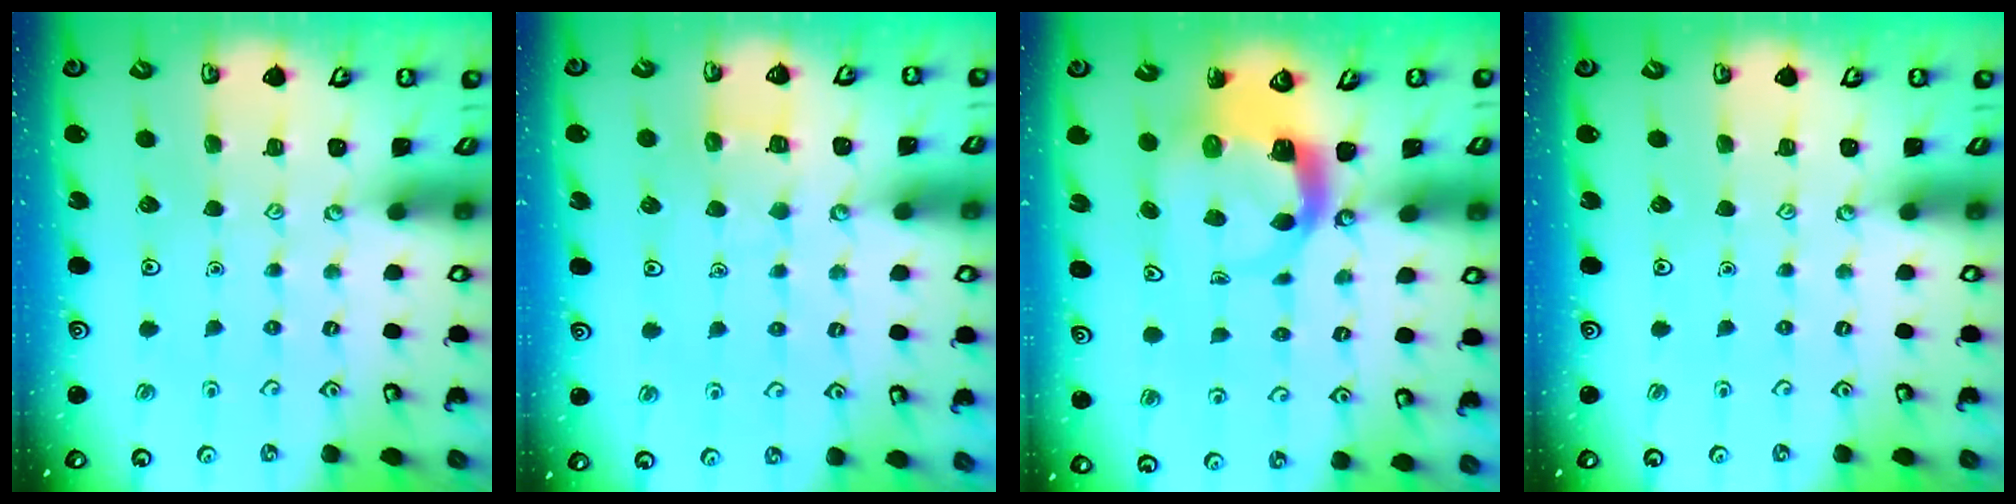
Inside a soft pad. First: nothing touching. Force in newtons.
{"total": 4.8, "press": 4.7, "slide": 0.5}
{"total": 5.2, "press": 5.1, "slide": 0.5}
{"total": 0.0}